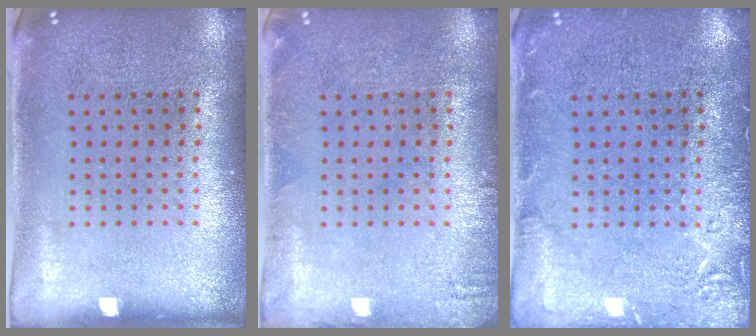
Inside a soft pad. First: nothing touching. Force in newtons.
{"total": 1.0, "press": 1.0, "slide": 0.2}
{"total": 2.4, "press": 2.4, "slide": 0.4}